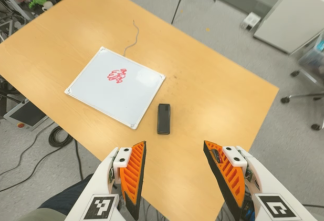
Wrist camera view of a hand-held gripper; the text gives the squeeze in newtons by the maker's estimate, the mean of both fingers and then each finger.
{"total": 0.0}